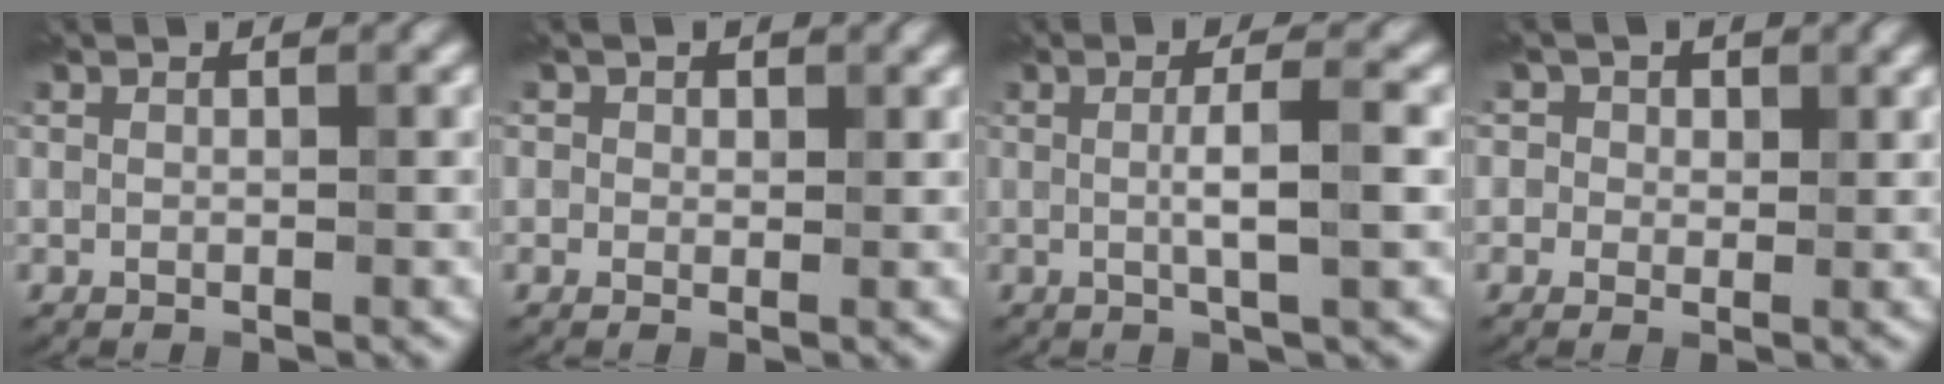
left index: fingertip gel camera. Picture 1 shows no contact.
{"total": 1.2, "force": [0.7, 0.9, 0.1], "torque": [0.006, -0.003, -0.004]}
{"total": 3.3, "force": [0.3, 0.4, 3.3], "torque": [-0.053, 0.002, 0.002]}
{"total": 2.2, "force": [1.0, 1.9, 0.4], "torque": [0.010, 0.002, -0.003]}